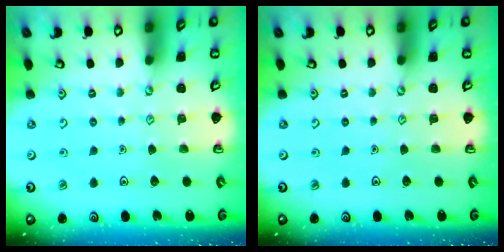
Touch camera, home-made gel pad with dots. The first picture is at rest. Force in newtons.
{"total": 0.0}